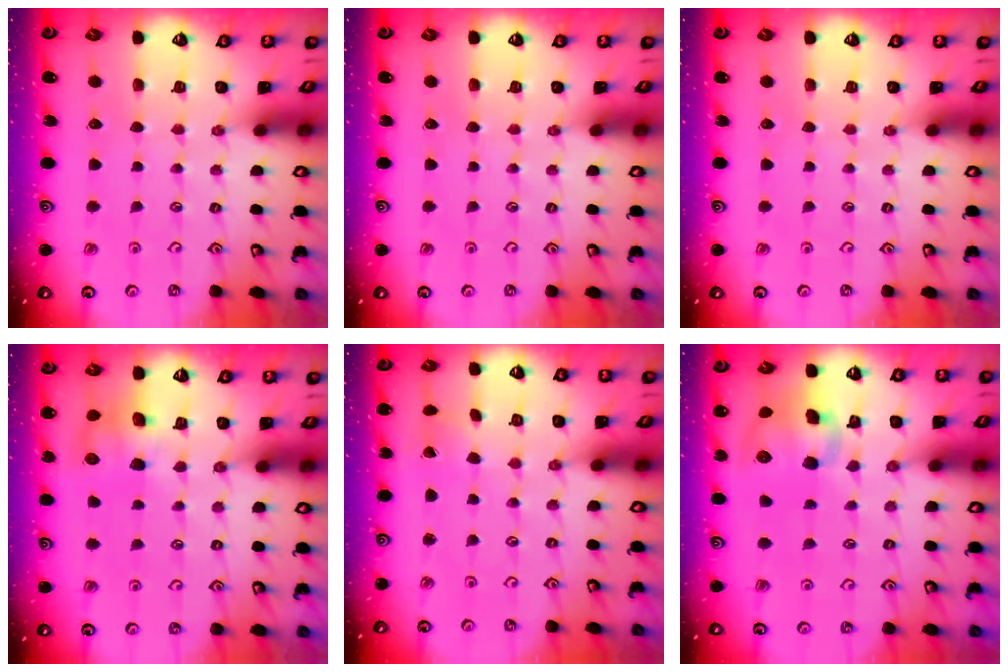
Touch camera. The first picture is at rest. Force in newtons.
{"total": 0.0}
{"total": 0.0}
{"total": 10.1, "press": 10.1, "slide": 0.6}
{"total": 1.6, "press": 1.5, "slide": 0.4}
{"total": 12.2, "press": 12.0, "slide": 2.2}